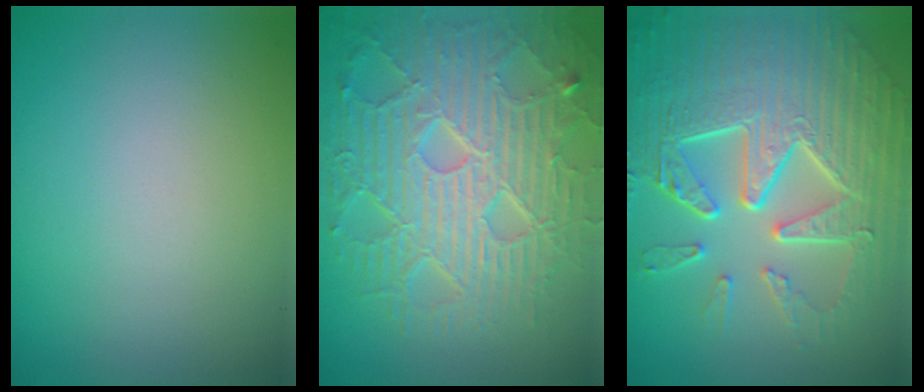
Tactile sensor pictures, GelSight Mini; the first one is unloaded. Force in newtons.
{"total": 9.2, "press": 6.5, "slide": 6.5}
{"total": 9.8, "press": 6.6, "slide": 7.2}